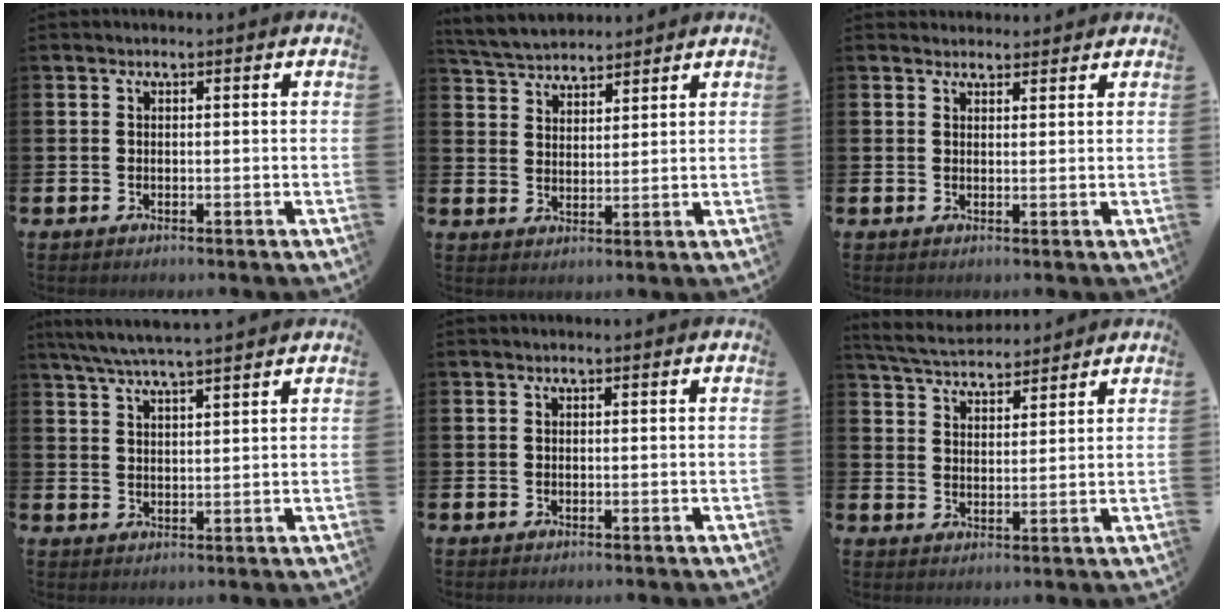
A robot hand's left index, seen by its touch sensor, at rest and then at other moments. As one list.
[{"total": 4.4, "force": [4.3, 1.0, 0.1], "torque": [-0.025, -0.018, 0.078]}, {"total": 2.0, "force": [1.9, 0.6, -0.2], "torque": [0.011, -0.008, 0.033]}, {"total": 5.4, "force": [5.0, 0.0, 1.9], "torque": [-0.054, -0.017, 0.092]}, {"total": 0.0}, {"total": 5.3, "force": [5.1, 1.0, 0.7], "torque": [-0.038, -0.024, 0.093]}]